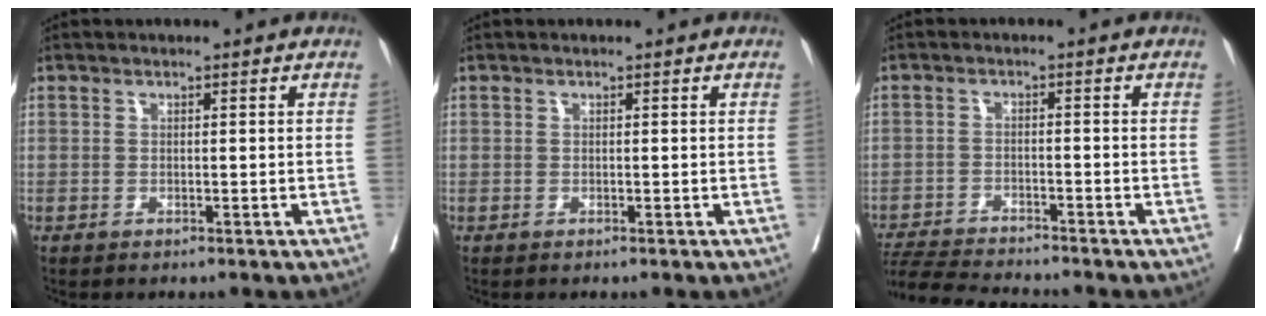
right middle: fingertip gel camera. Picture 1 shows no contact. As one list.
[{"total": 0.0}, {"total": 8.5, "force": [-8.2, -0.3, 2.3], "torque": [-0.035, -0.011, -0.140]}]